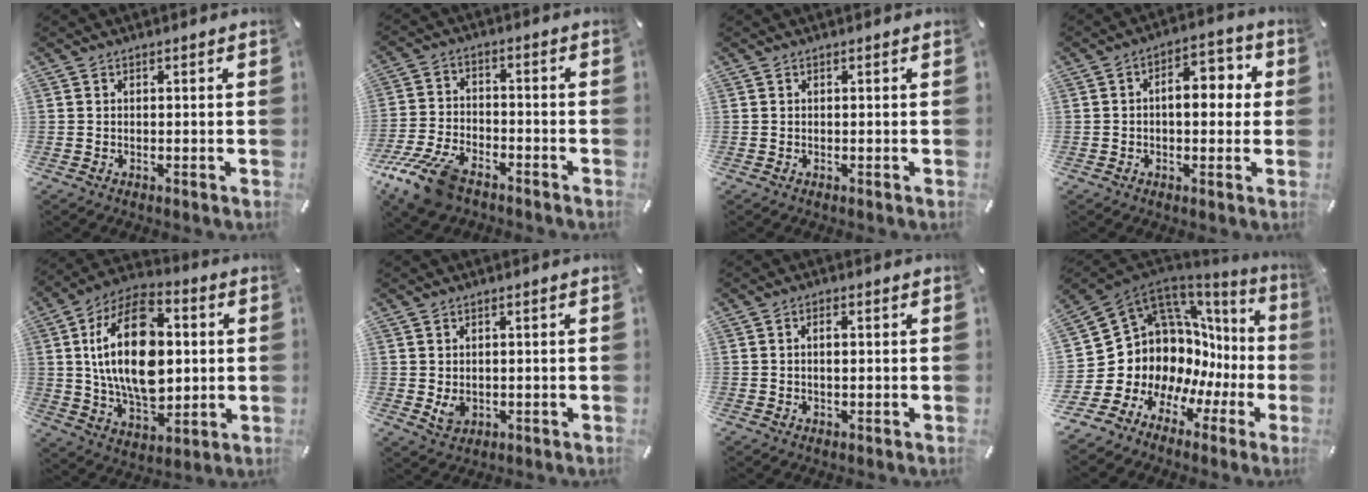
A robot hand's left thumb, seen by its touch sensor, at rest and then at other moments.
{"total": 12.3, "force": [-8.4, 5.9, 6.8], "torque": [-0.140, 0.040, -0.157]}
{"total": 0.0}
{"total": 8.8, "force": [0.5, 5.0, 7.2], "torque": [-0.095, 0.004, 0.000]}
{"total": 21.8, "force": [2.2, 13.8, 16.8], "torque": [-0.335, 0.001, 0.030]}
{"total": 3.4, "force": [0.0, 2.8, 1.8], "torque": [-0.021, -0.005, -0.001]}
{"total": 1.9, "force": [0.1, 0.9, 1.7], "torque": [-0.033, 0.004, 0.000]}
{"total": 12.8, "force": [2.1, 11.2, 5.7], "torque": [-0.094, -0.079, 0.077]}